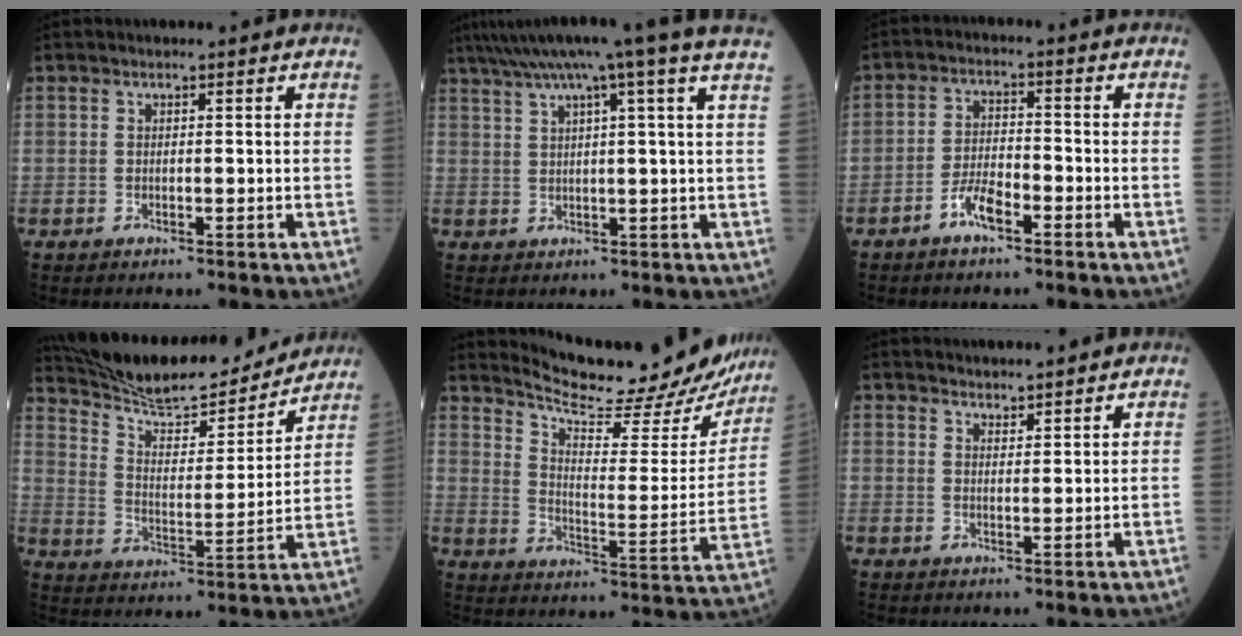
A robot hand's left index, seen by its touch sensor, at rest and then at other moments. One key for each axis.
{"total": 14.1, "fx": 10.6, "fy": -2.1, "fz": 8.9, "tx": -0.148, "ty": 0.021, "tz": 0.134}
{"total": 4.3, "fx": -2.9, "fy": 1.1, "fz": 2.9, "tx": -0.064, "ty": 0.002, "tz": -0.058}
{"total": 19.4, "fx": 18.1, "fy": 2.9, "fz": 6.4, "tx": -0.110, "ty": -0.007, "tz": 0.276}
{"total": 21.8, "fx": 20.5, "fy": 3.5, "fz": 6.5, "tx": -0.100, "ty": -0.060, "tz": 0.269}
{"total": 5.5, "fx": 5.3, "fy": 1.0, "fz": 1.1, "tx": -0.014, "ty": 0.019, "tz": 0.070}